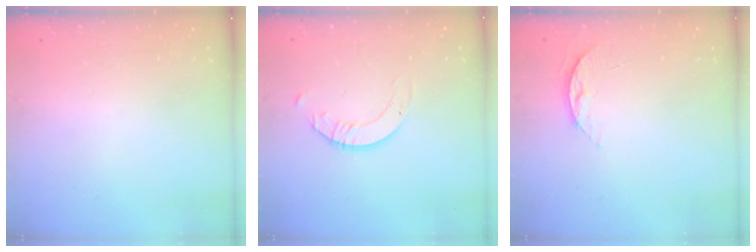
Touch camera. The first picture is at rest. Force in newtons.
{"total": 2.1, "press": 2.1, "slide": 0.2}
{"total": 5.8, "press": 5.8, "slide": 0.6}